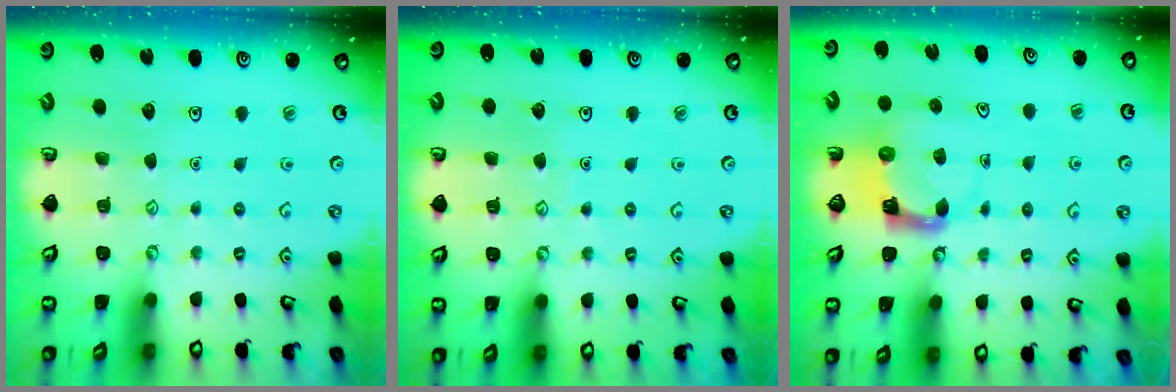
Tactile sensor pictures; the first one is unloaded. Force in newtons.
{"total": 3.3, "press": 3.3, "slide": 0.2}
{"total": 3.7, "press": 3.7, "slide": 0.7}